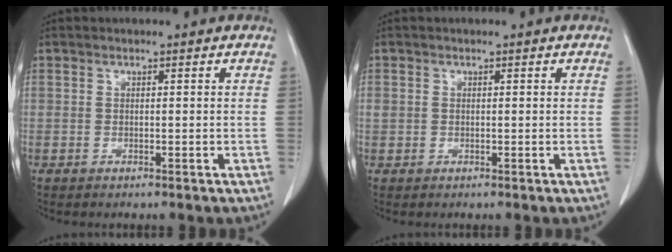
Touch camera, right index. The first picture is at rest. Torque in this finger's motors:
{"motor_torque": [0.68, -0.12, 0.10, 0.05]}